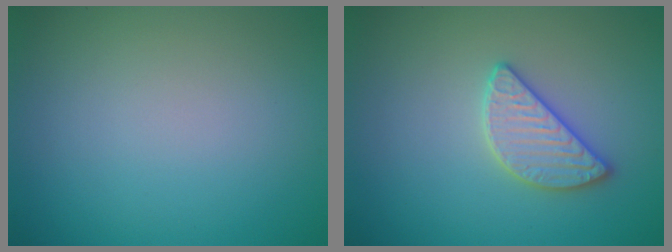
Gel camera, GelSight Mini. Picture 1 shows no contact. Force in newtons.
{"total": 2.8, "press": 2.8, "slide": 0.2}